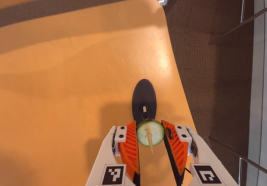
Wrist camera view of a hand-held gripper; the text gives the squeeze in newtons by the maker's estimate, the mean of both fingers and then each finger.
{"total": 7.7, "left": 7.3, "right": 8.0}